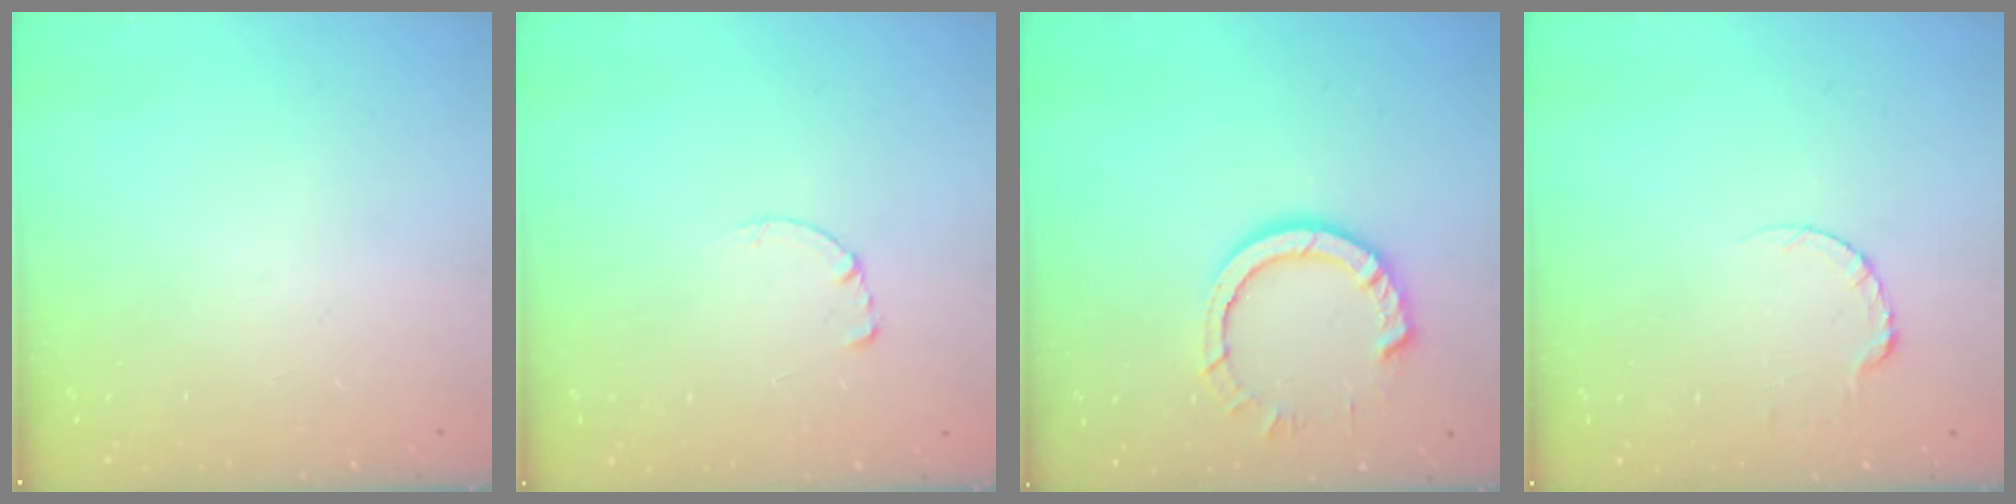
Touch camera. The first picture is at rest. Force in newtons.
{"total": 0.7, "press": 0.6, "slide": 0.1}
{"total": 9.4, "press": 9.3, "slide": 0.9}
{"total": 3.9, "press": 3.8, "slide": 0.5}